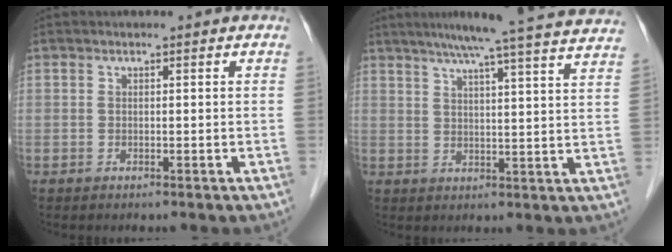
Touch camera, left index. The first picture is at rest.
{"total": 21.2, "force": [18.9, -0.8, 9.5], "torque": [-0.146, -0.014, 0.233]}